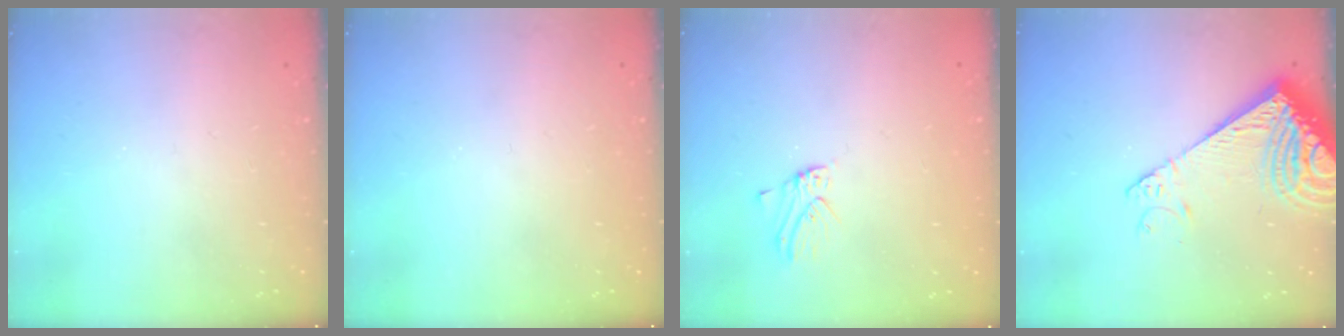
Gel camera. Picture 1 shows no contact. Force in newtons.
{"total": 0.0}
{"total": 1.4, "press": 1.4, "slide": 0.1}
{"total": 14.5, "press": 14.3, "slide": 2.6}